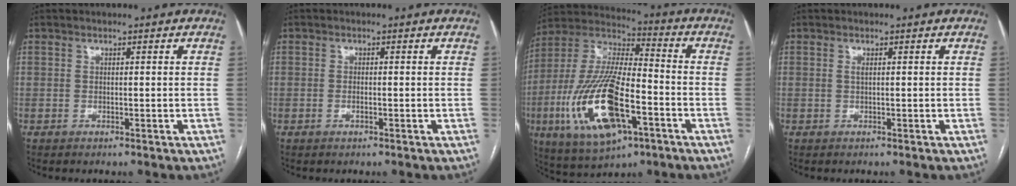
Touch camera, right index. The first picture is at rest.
{"total": 1.1, "force": [-0.3, 0.4, 0.9], "torque": [-0.021, -0.001, -0.005]}
{"total": 21.3, "force": [-7.0, 7.2, 18.8], "torque": [-0.406, -0.015, -0.117]}
{"total": 0.6, "force": [0.2, 0.1, 0.6], "torque": [-0.017, -0.001, 0.004]}